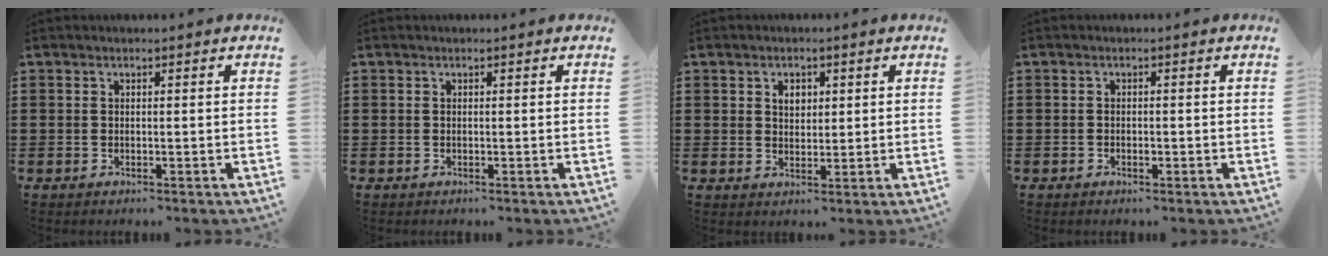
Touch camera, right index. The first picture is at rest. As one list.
[{"total": 0.0}, {"total": 2.5, "force": [1.0, 1.8, 1.4], "torque": [-0.033, 0.010, 0.017]}, {"total": 0.6, "force": [-0.4, 0.3, 0.4], "torque": [-0.008, -0.003, -0.006]}]